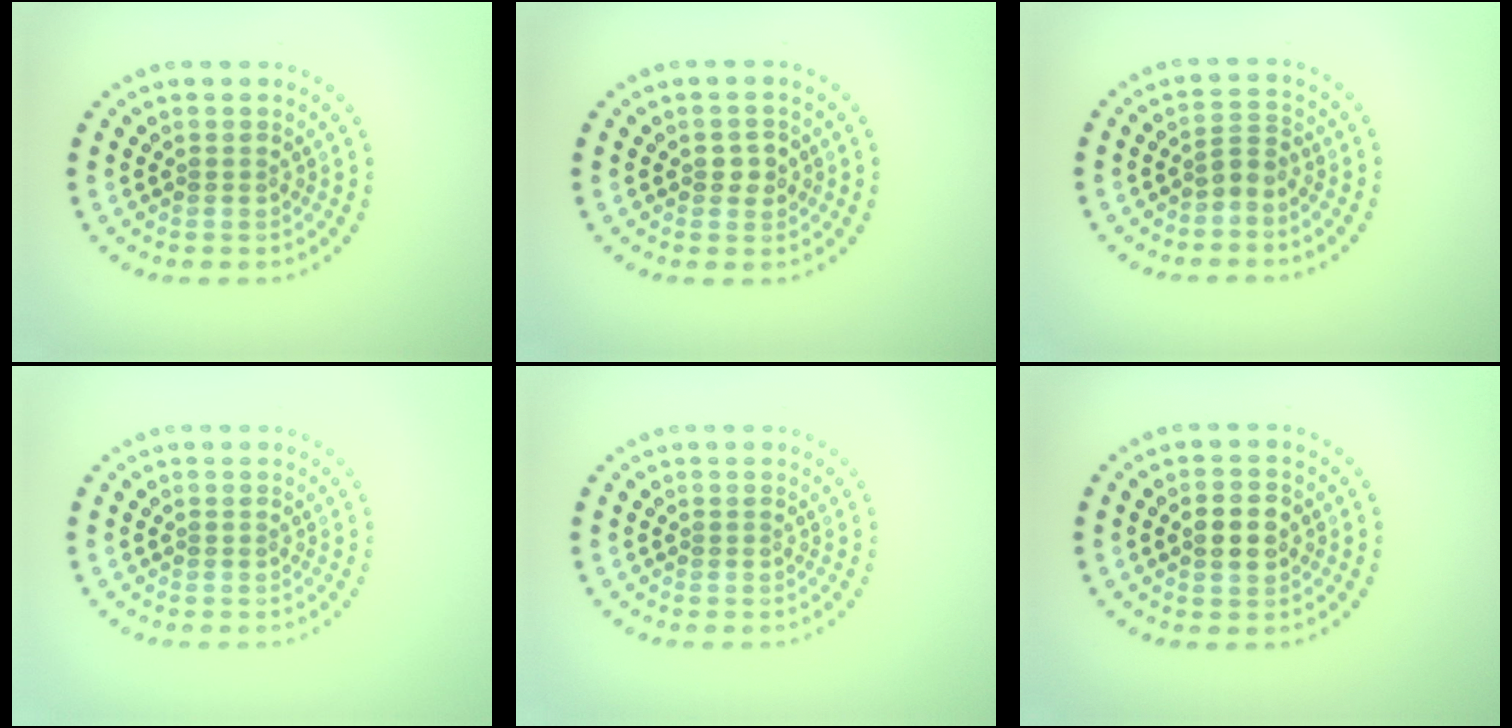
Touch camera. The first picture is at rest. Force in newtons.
{"total": 1.6, "press": 1.5, "slide": 0.4}
{"total": 1.8, "press": 1.3, "slide": 1.3}
{"total": 0.0}
{"total": 0.0}
{"total": 3.0, "press": 3.0, "slide": 0.1}